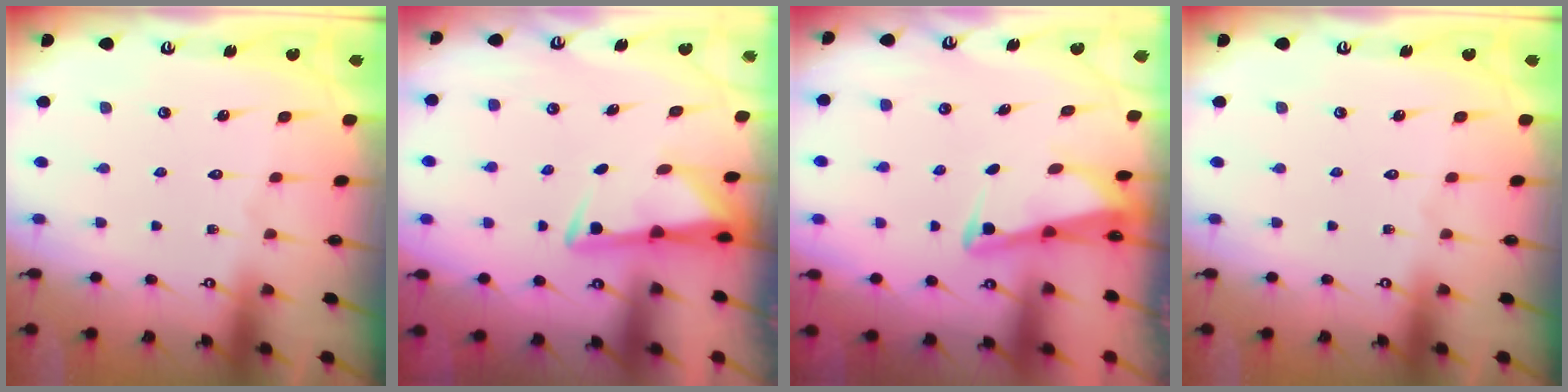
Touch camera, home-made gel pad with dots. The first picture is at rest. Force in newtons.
{"total": 3.0, "press": 2.9, "slide": 0.5}
{"total": 2.6, "press": 2.6, "slide": 0.2}
{"total": 0.0}